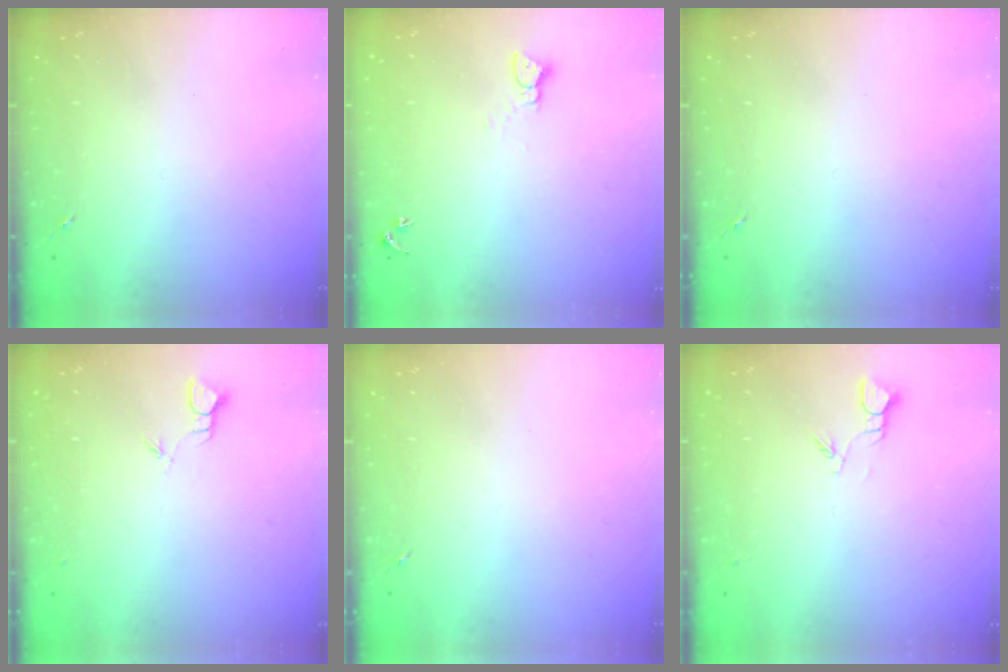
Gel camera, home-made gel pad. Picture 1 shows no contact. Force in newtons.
{"total": 2.3, "press": 2.3, "slide": 0.3}
{"total": 0.0}
{"total": 2.0, "press": 2.0, "slide": 0.1}
{"total": 0.0}
{"total": 2.7, "press": 2.7, "slide": 0.3}